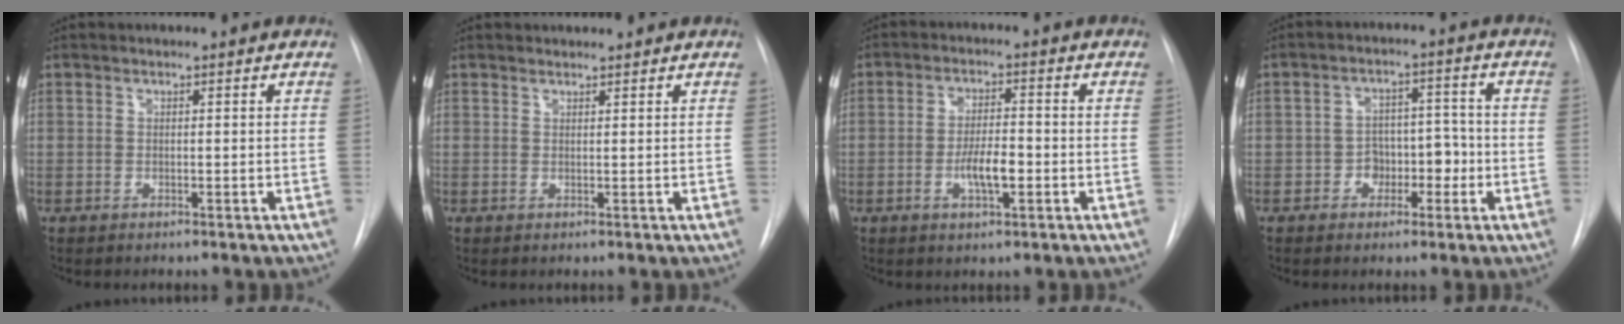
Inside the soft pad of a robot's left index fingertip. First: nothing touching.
{"total": 1.2, "force": [1.1, 0.1, -0.2], "torque": [-0.004, 0.007, 0.022]}
{"total": 5.1, "force": [-1.9, 1.4, 4.6], "torque": [-0.084, -0.005, -0.031]}
{"total": 5.1, "force": [-2.2, 3.7, 2.9], "torque": [-0.032, 0.017, -0.033]}